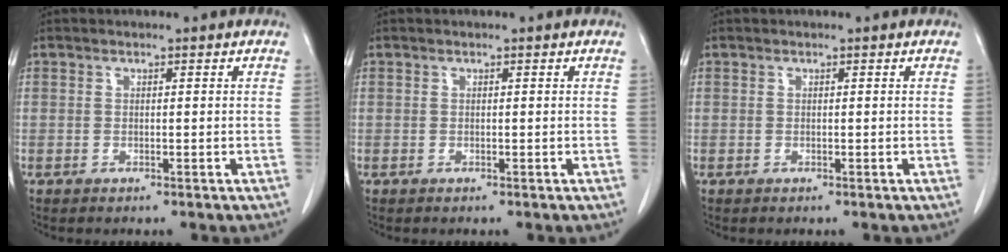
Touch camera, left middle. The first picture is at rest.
{"total": 0.0}
{"total": 0.0}